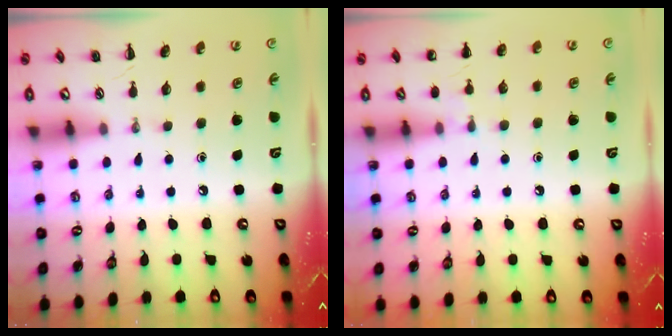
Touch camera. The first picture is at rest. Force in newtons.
{"total": 6.8, "press": 6.6, "slide": 1.8}